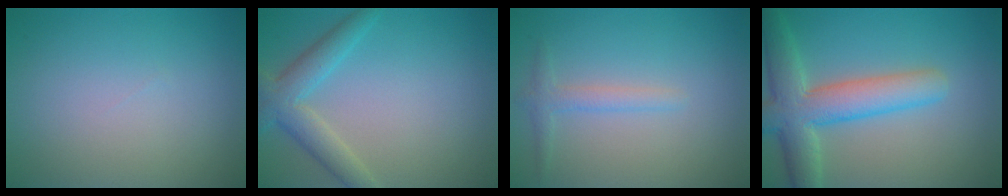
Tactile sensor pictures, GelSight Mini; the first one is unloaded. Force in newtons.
{"total": 3.8, "press": 3.8, "slide": 0.2}
{"total": 1.6, "press": 1.6, "slide": 0.1}
{"total": 6.8, "press": 6.8, "slide": 0.3}